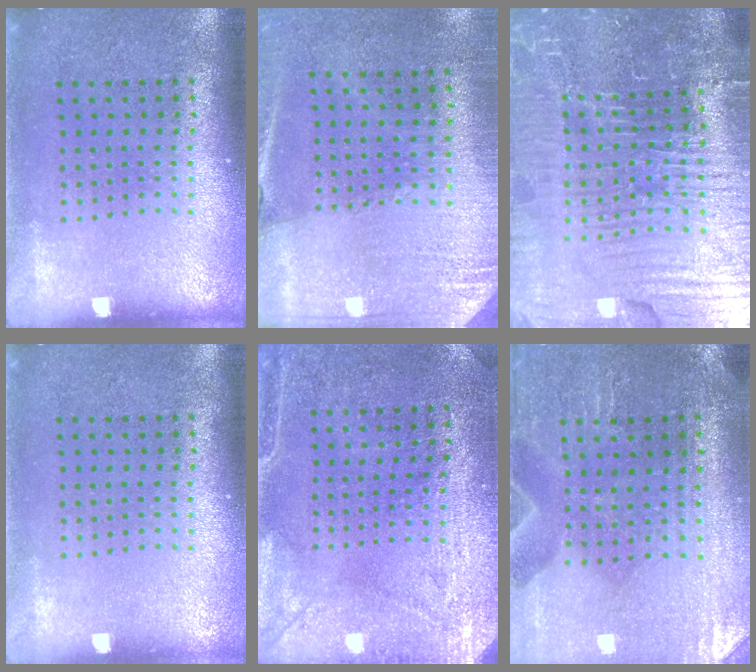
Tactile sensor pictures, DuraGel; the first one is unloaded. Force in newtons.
{"total": 2.6, "press": 2.4, "slide": 1.0}
{"total": 6.7, "press": 6.0, "slide": 3.0}
{"total": 0.0}
{"total": 3.0, "press": 2.4, "slide": 1.8}
{"total": 0.6, "press": 0.6, "slide": 0.0}